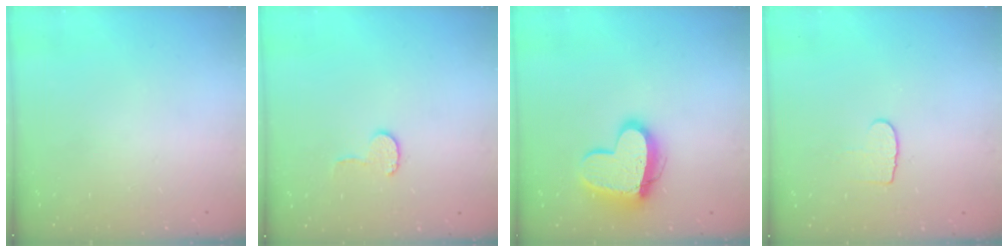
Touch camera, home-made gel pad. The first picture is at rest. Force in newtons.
{"total": 6.4, "press": 6.4, "slide": 0.6}
{"total": 14.7, "press": 14.7, "slide": 1.3}
{"total": 5.7, "press": 5.6, "slide": 0.5}